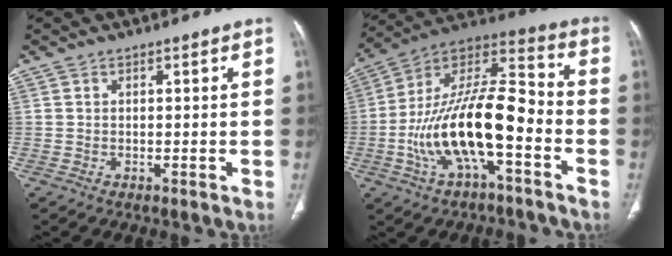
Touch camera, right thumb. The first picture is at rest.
{"total": 20.3, "force": [-6.0, 7.6, 17.8], "torque": [-0.325, 0.063, -0.105]}